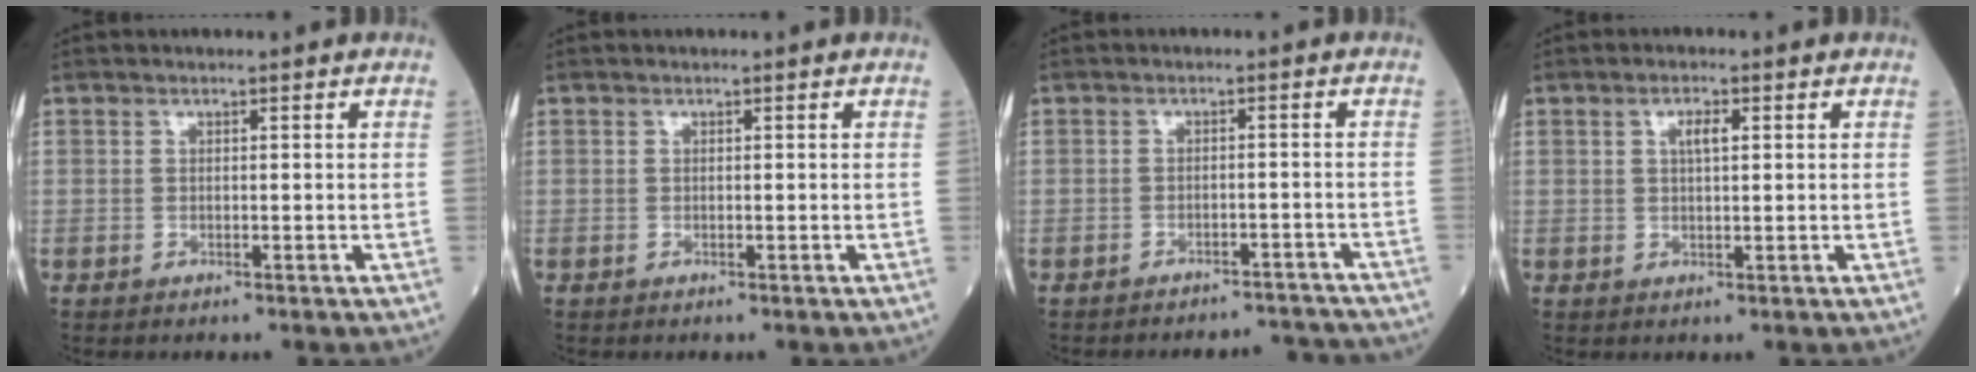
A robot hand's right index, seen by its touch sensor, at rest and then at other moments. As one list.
[{"total": 0.0}, {"total": 7.8, "force": [-7.7, 1.5, 0.1], "torque": [0.008, 0.016, -0.083]}, {"total": 2.4, "force": [0.8, 0.7, 2.1], "torque": [-0.040, 0.001, 0.014]}]